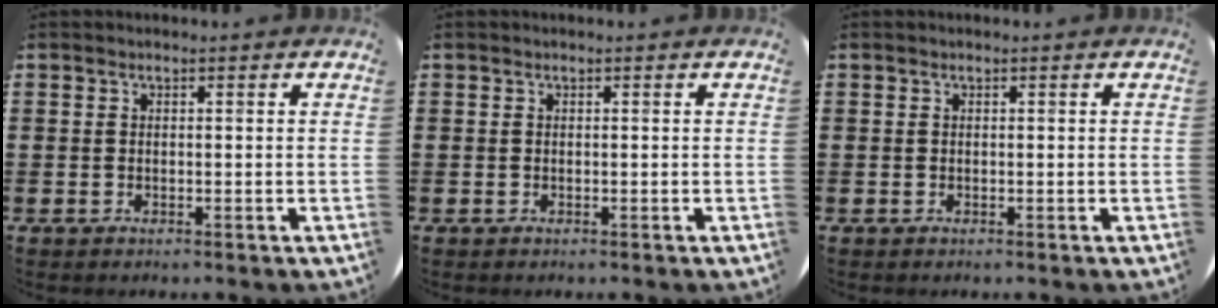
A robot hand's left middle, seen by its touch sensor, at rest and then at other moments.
{"total": 0.0}
{"total": 0.0}